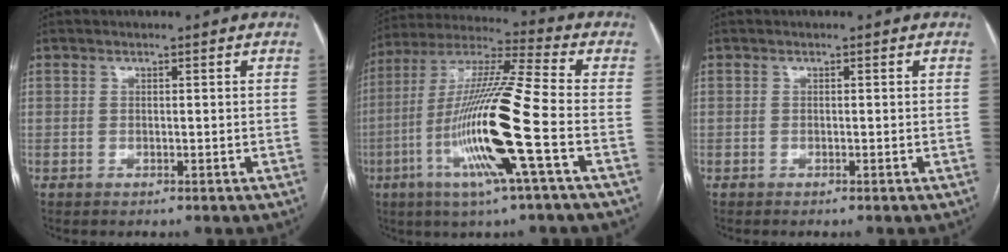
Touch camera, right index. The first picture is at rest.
{"total": 17.9, "force": [-5.2, -0.7, 17.1], "torque": [-0.342, -0.014, -0.109]}
{"total": 0.0}